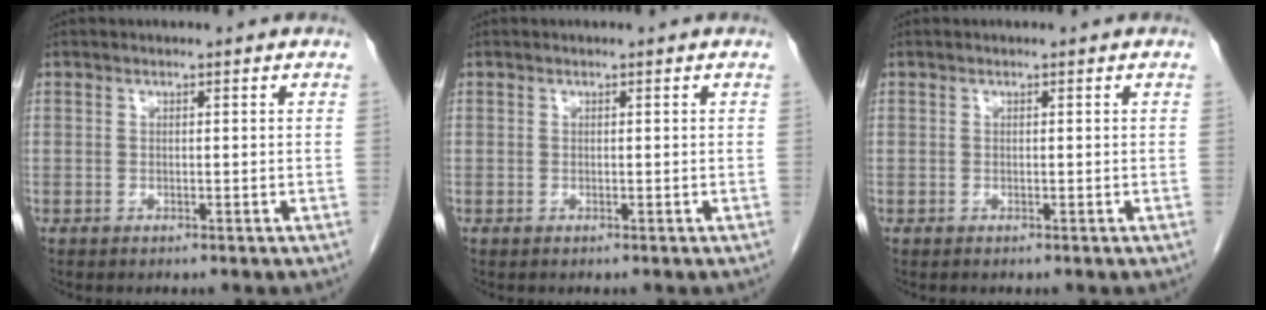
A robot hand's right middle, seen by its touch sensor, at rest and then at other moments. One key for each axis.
{"total": 0.0}
{"total": 0.0}